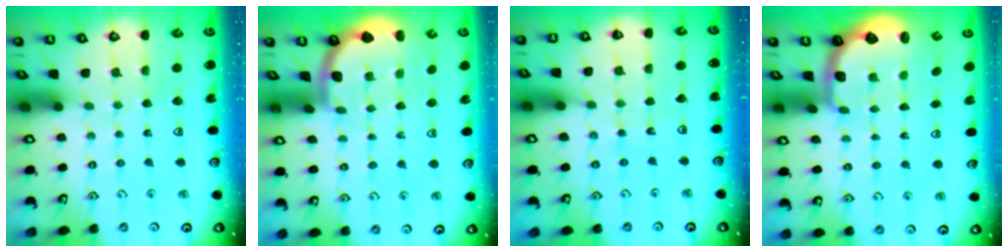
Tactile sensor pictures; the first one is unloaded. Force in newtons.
{"total": 1.7, "press": 1.6, "slide": 0.1}
{"total": 2.9, "press": 2.9, "slide": 0.3}
{"total": 2.6, "press": 2.0, "slide": 1.7}